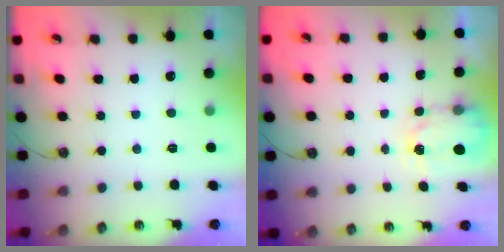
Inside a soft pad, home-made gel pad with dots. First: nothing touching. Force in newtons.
{"total": 3.8, "press": 3.8, "slide": 0.1}